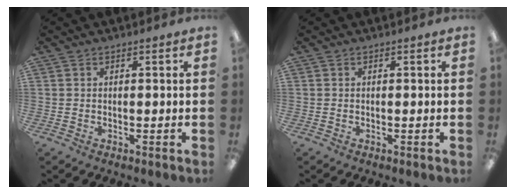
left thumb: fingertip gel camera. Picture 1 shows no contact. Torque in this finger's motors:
{"motor_torque": [0.00, 0.00, 0.08, -0.06, 0.00]}